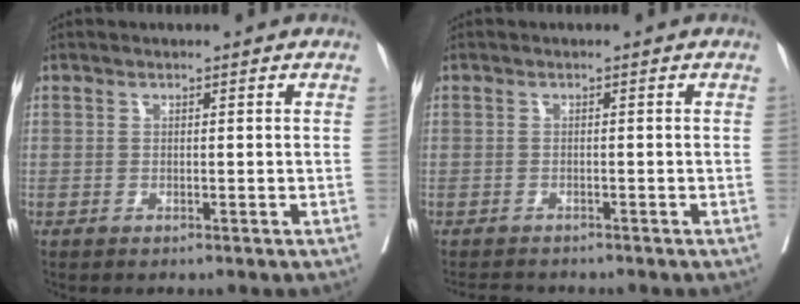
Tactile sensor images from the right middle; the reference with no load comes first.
{"total": 3.5, "force": [-3.3, 0.9, 0.8], "torque": [-0.009, -0.009, -0.052]}